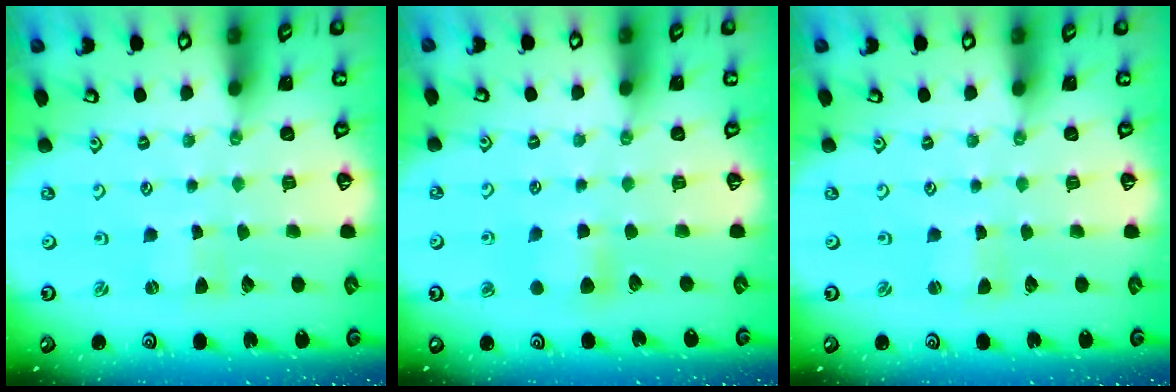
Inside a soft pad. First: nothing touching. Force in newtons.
{"total": 5.4, "press": 5.4, "slide": 0.8}
{"total": 0.8, "press": 0.8, "slide": 0.3}